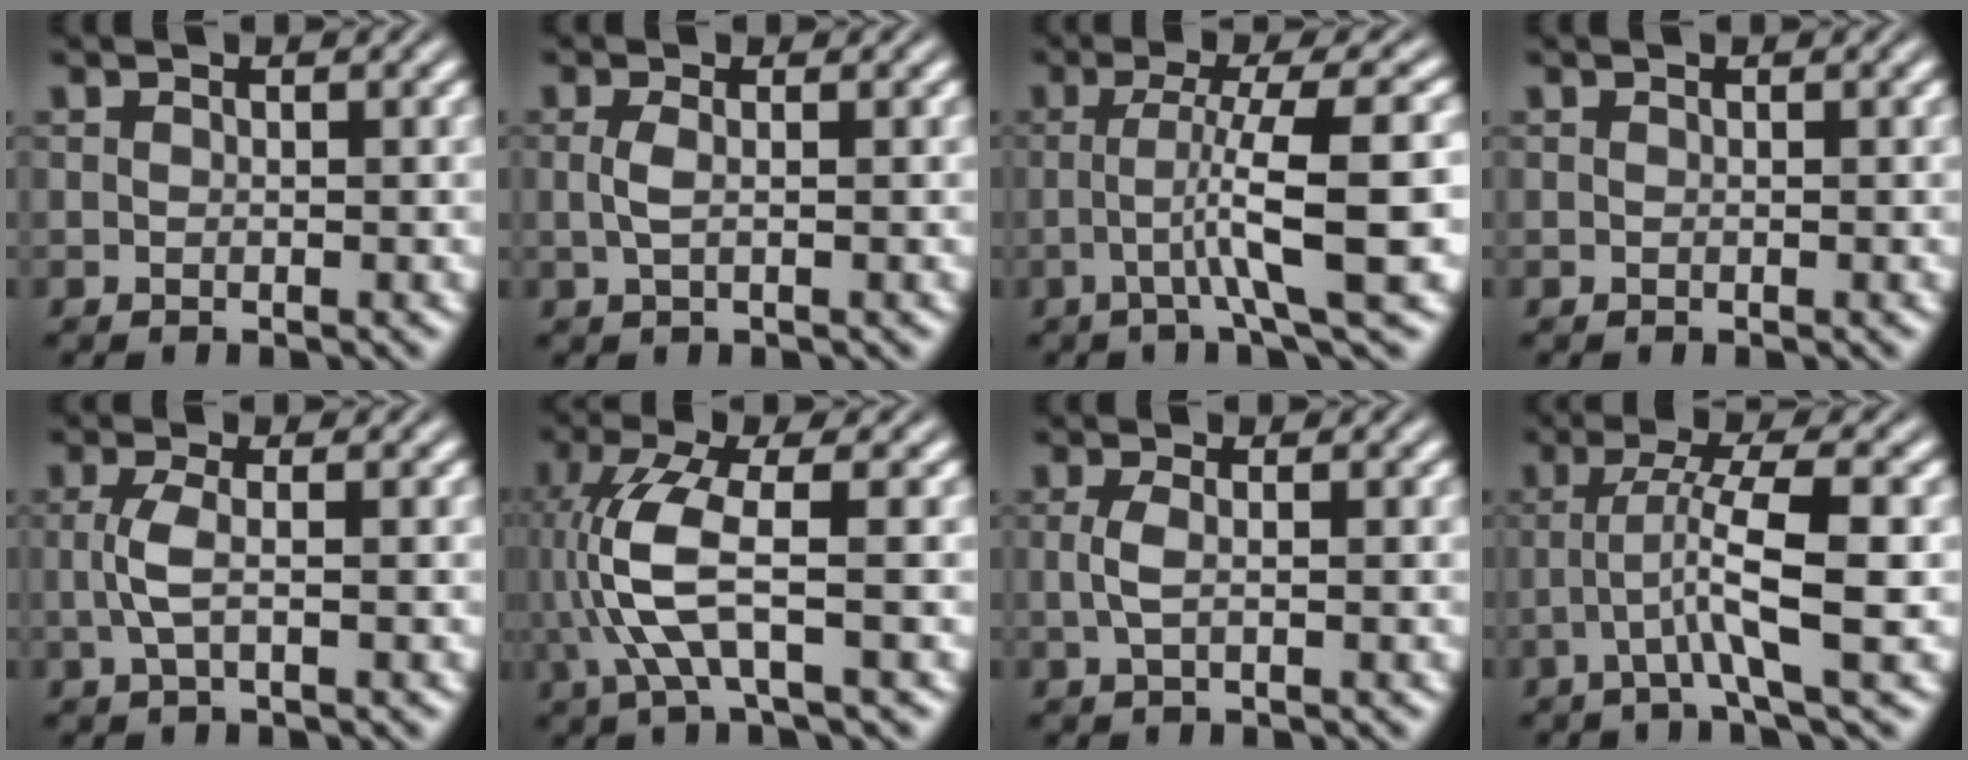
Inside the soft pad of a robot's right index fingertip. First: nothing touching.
{"total": 1.3, "force": [0.1, -0.7, 1.1], "torque": [-0.024, -0.006, 0.008]}
{"total": 5.7, "force": [-0.7, -0.6, 5.6], "torque": [-0.089, -0.010, -0.004]}
{"total": 0.0}
{"total": 2.0, "force": [-0.2, -0.5, 2.0], "torque": [-0.044, -0.004, 0.004]}
{"total": 5.3, "force": [0.0, 1.0, 5.2], "torque": [-0.120, -0.010, 0.010]}
{"total": 1.5, "force": [0.0, -0.6, 1.4], "torque": [-0.029, -0.005, 0.007]}
{"total": 4.8, "force": [-0.2, -0.2, 4.8], "torque": [-0.078, -0.010, -0.002]}